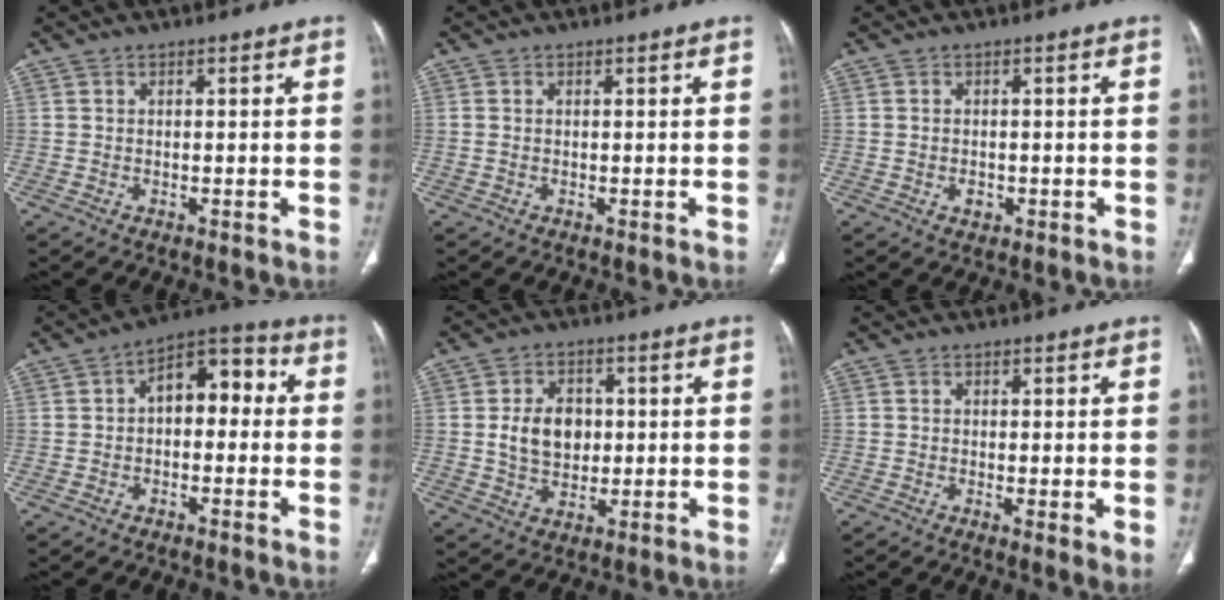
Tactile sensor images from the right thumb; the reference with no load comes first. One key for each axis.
{"total": 0.6, "fx": 0.0, "fy": 0.3, "fz": 0.5, "tx": -0.019, "ty": 0.006, "tz": 0.004}
{"total": 1.8, "fx": -0.6, "fy": 1.4, "fz": 1.1, "tx": -0.013, "ty": 0.004, "tz": -0.006}
{"total": 9.3, "fx": 0.4, "fy": 5.7, "fz": 7.4, "tx": -0.072, "ty": 0.034, "tz": -0.009}
{"total": 8.6, "fx": 0.6, "fy": 6.4, "fz": 5.7, "tx": -0.073, "ty": 0.001, "tz": 0.014}
{"total": 3.1, "fx": -0.2, "fy": 0.7, "fz": 3.1, "tx": -0.055, "ty": -0.015, "tz": -0.008}